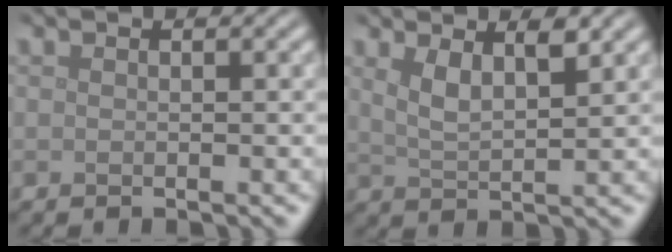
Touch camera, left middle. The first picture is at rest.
{"total": 2.8, "force": [1.6, 0.9, 2.2], "torque": [-0.046, -0.006, 0.031]}